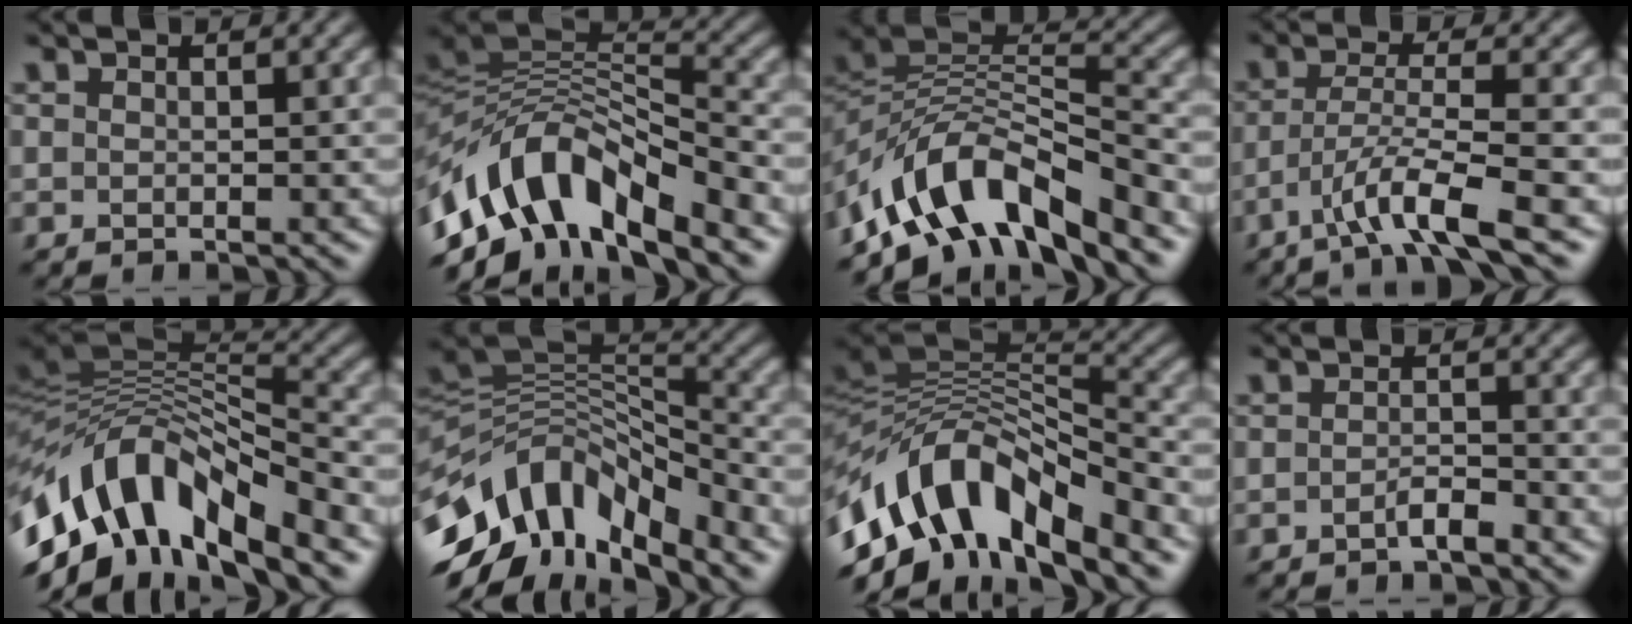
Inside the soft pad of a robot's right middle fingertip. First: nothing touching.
{"total": 10.9, "force": [-5.5, 4.8, 8.1], "torque": [-0.139, 0.018, -0.110]}
{"total": 9.6, "force": [-6.1, 4.0, 6.3], "torque": [-0.094, 0.010, -0.119]}
{"total": 5.3, "force": [-3.2, 0.5, 4.2], "torque": [-0.074, 0.004, -0.067]}
{"total": 12.5, "force": [-4.9, 6.1, 9.8], "torque": [-0.183, 0.018, -0.090]}
{"total": 12.1, "force": [-6.2, 6.2, 8.3], "torque": [-0.152, 0.021, -0.121]}
{"total": 12.0, "force": [-5.5, 5.4, 9.2], "torque": [-0.165, 0.020, -0.106]}
{"total": 1.6, "force": [-1.1, 0.3, 1.1], "torque": [-0.022, 0.003, -0.022]}